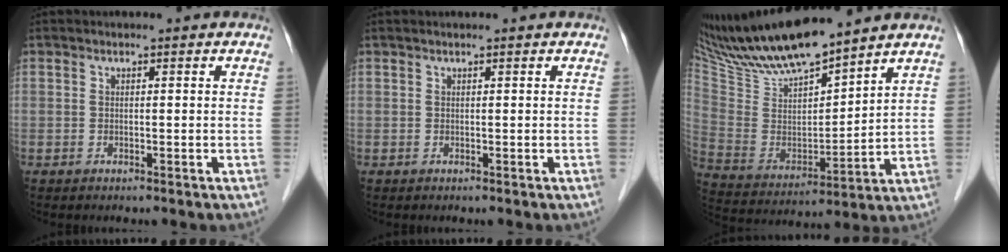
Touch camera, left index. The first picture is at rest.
{"total": 1.8, "force": [-1.7, -0.5, -0.4], "torque": [0.009, -0.004, -0.026]}
{"total": 15.2, "force": [13.6, 1.0, 6.8], "torque": [-0.135, -0.010, 0.271]}